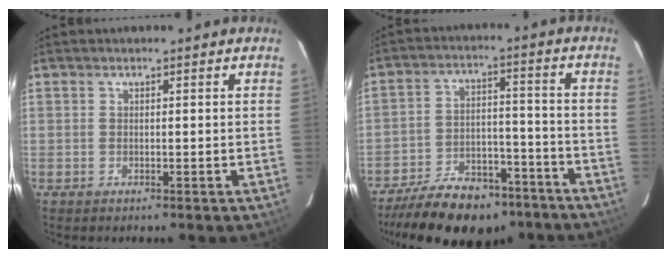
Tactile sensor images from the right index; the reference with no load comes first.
{"total": 20.2, "force": [-15.8, 8.9, 8.7], "torque": [-0.181, 0.016, -0.220]}